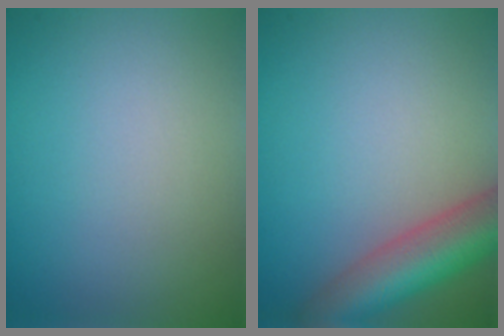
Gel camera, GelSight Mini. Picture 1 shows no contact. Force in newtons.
{"total": 6.8, "press": 6.8, "slide": 0.4}